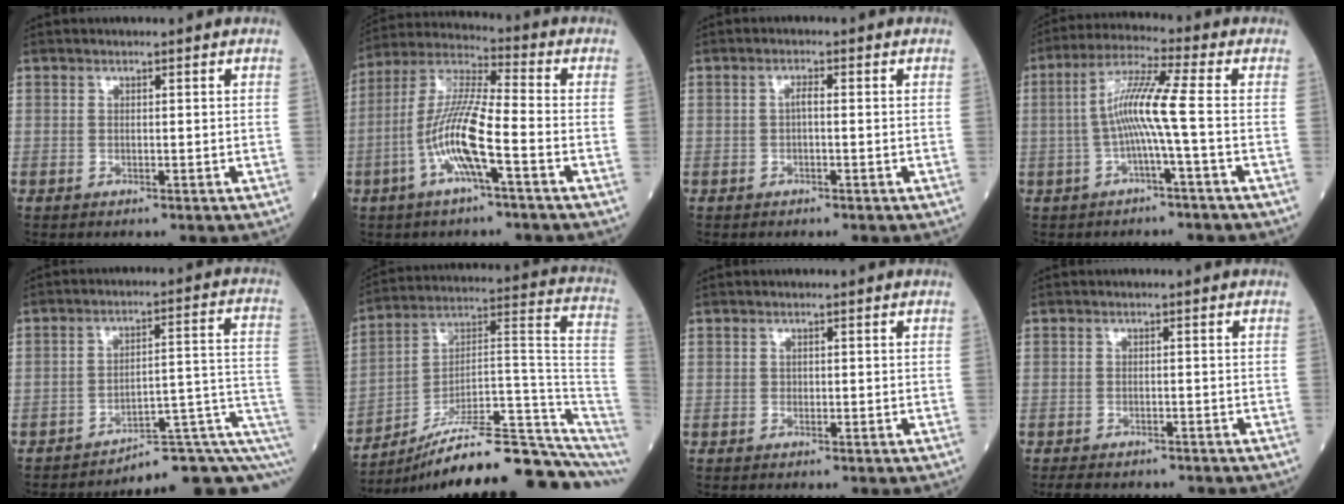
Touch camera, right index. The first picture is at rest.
{"total": 11.8, "force": [-3.8, 1.1, 11.1], "torque": [-0.233, 0.006, -0.079]}
{"total": 1.4, "force": [-0.1, 0.3, 1.3], "torque": [-0.025, 0.003, -0.004]}
{"total": 7.8, "force": [-1.1, -0.9, 7.7], "torque": [-0.153, 0.020, -0.020]}
{"total": 11.3, "force": [-7.3, 2.6, 8.3], "torque": [-0.089, 0.071, -0.091]}
{"total": 23.1, "force": [-18.1, 2.5, 14.1], "torque": [-0.137, 0.060, -0.275]}
{"total": 0.0}
{"total": 5.4, "force": [-4.7, 1.8, 2.0], "torque": [-0.028, -0.005, -0.063]}